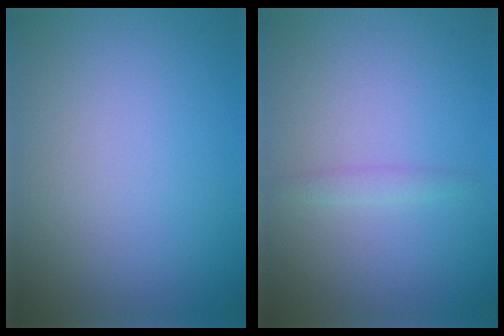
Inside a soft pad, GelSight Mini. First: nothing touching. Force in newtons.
{"total": 0.9, "press": 0.9, "slide": 0.1}